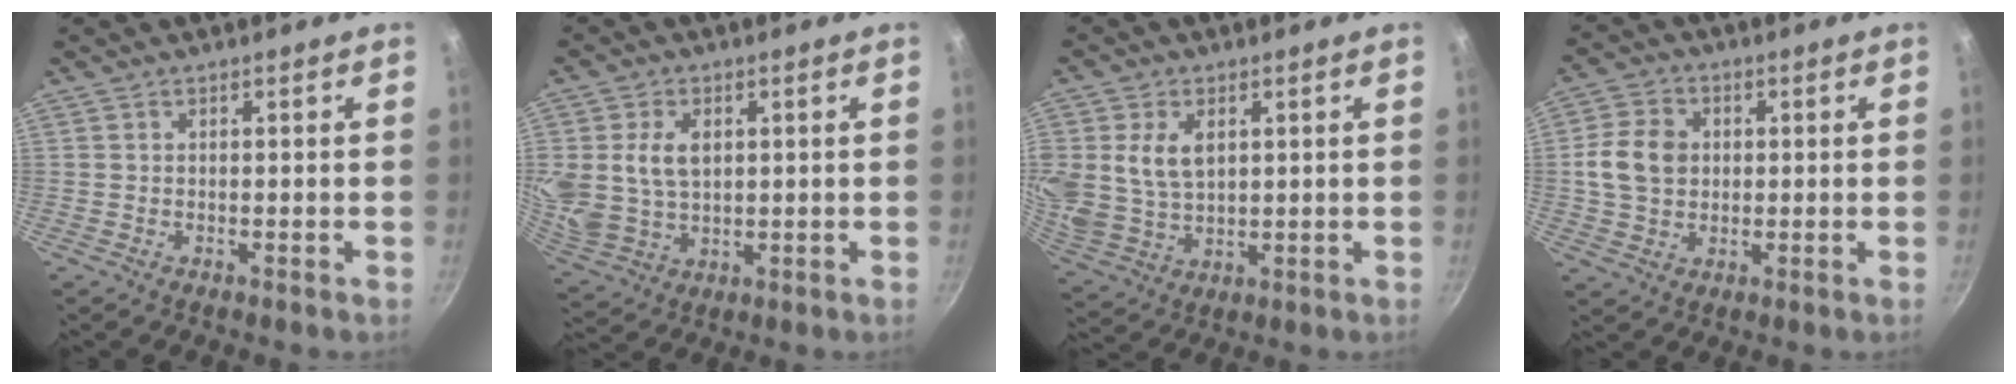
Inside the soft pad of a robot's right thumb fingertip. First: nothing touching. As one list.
[{"total": 10.9, "force": [2.2, 7.7, 7.3], "torque": [-0.131, -0.018, 0.052]}, {"total": 10.2, "force": [2.6, 7.0, 6.8], "torque": [-0.122, -0.020, 0.059]}, {"total": 8.7, "force": [0.8, 6.9, 5.1], "torque": [-0.081, 0.005, 0.006]}]